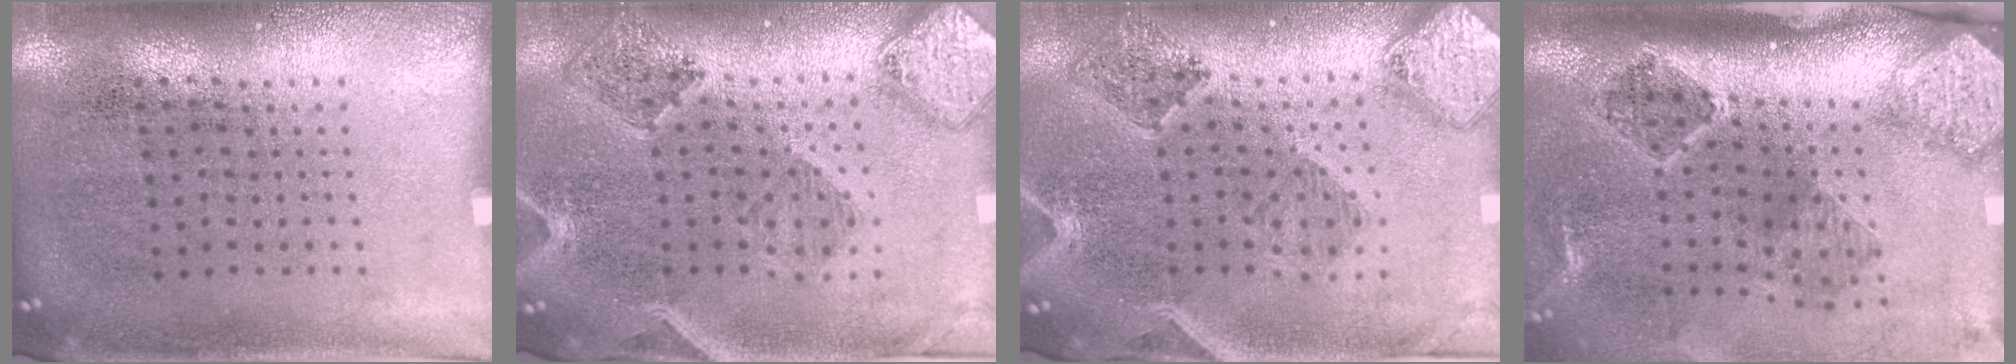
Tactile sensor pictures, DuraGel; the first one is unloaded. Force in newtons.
{"total": 1.5, "press": 1.5, "slide": 0.3}
{"total": 1.5, "press": 1.5, "slide": 0.4}
{"total": 2.9, "press": 1.9, "slide": 2.1}